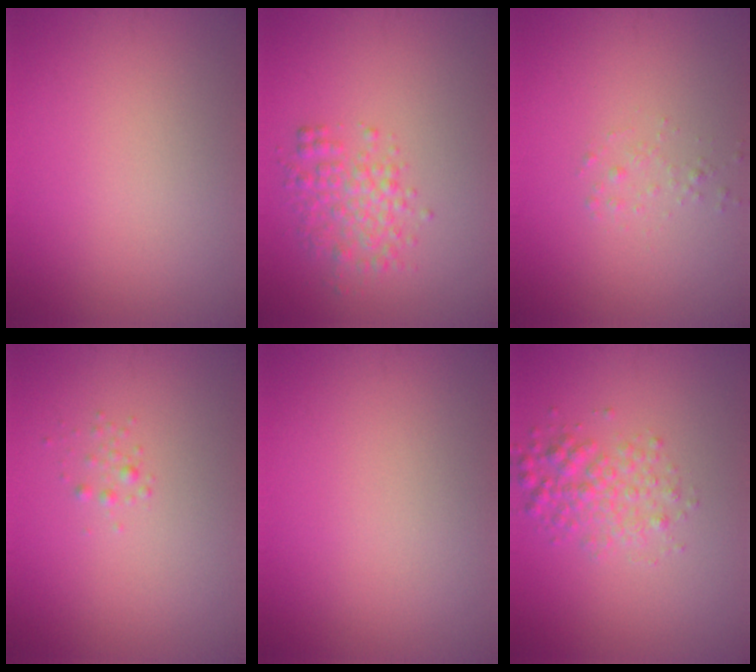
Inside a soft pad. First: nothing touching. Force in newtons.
{"total": 3.0, "press": 3.0, "slide": 0.1}
{"total": 0.8, "press": 0.7, "slide": 0.1}
{"total": 0.7, "press": 0.7, "slide": 0.0}
{"total": 0.0}
{"total": 3.0, "press": 3.0, "slide": 0.1}